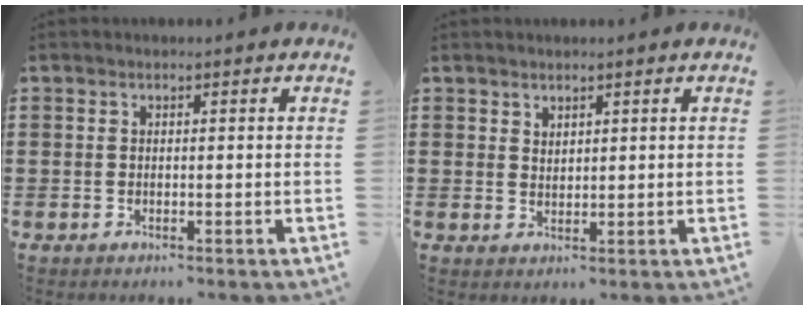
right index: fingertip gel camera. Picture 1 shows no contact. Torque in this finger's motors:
{"motor_torque": [-0.62, 1.02, -0.04, -0.01]}